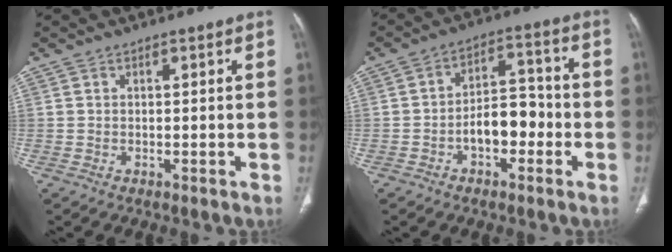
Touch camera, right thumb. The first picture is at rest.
{"total": 8.6, "force": [-2.8, 5.2, 6.2], "torque": [-0.074, 0.041, -0.051]}